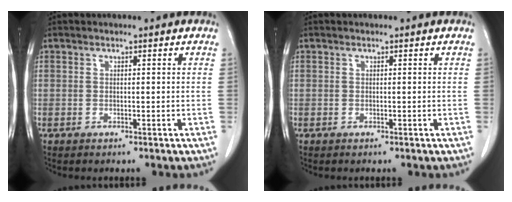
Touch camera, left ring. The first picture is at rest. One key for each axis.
{"total": 0.0}